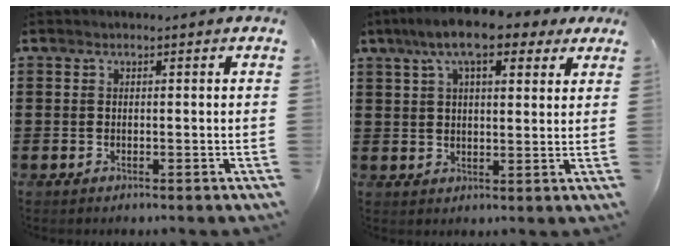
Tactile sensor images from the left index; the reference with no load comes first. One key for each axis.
{"total": 9.7, "fx": 6.6, "fy": 2.9, "fz": 6.6, "tx": -0.137, "ty": 0.003, "tz": 0.117}